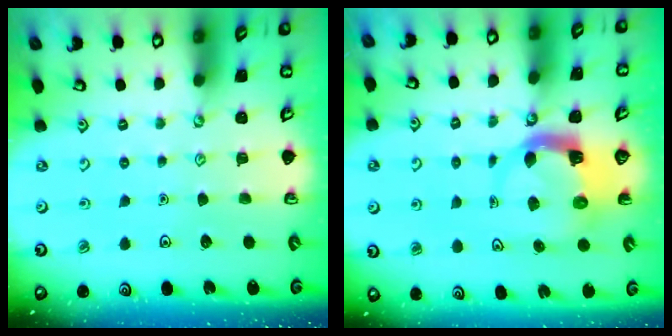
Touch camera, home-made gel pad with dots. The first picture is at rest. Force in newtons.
{"total": 4.4, "press": 4.3, "slide": 0.8}